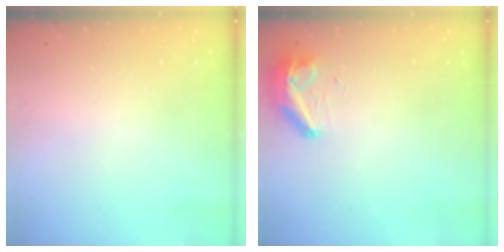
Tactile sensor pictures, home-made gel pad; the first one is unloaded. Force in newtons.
{"total": 8.3, "press": 8.2, "slide": 0.9}